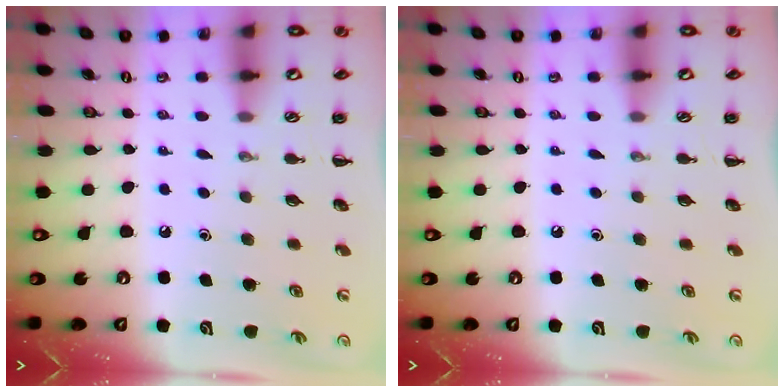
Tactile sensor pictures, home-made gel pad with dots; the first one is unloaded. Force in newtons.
{"total": 0.0}